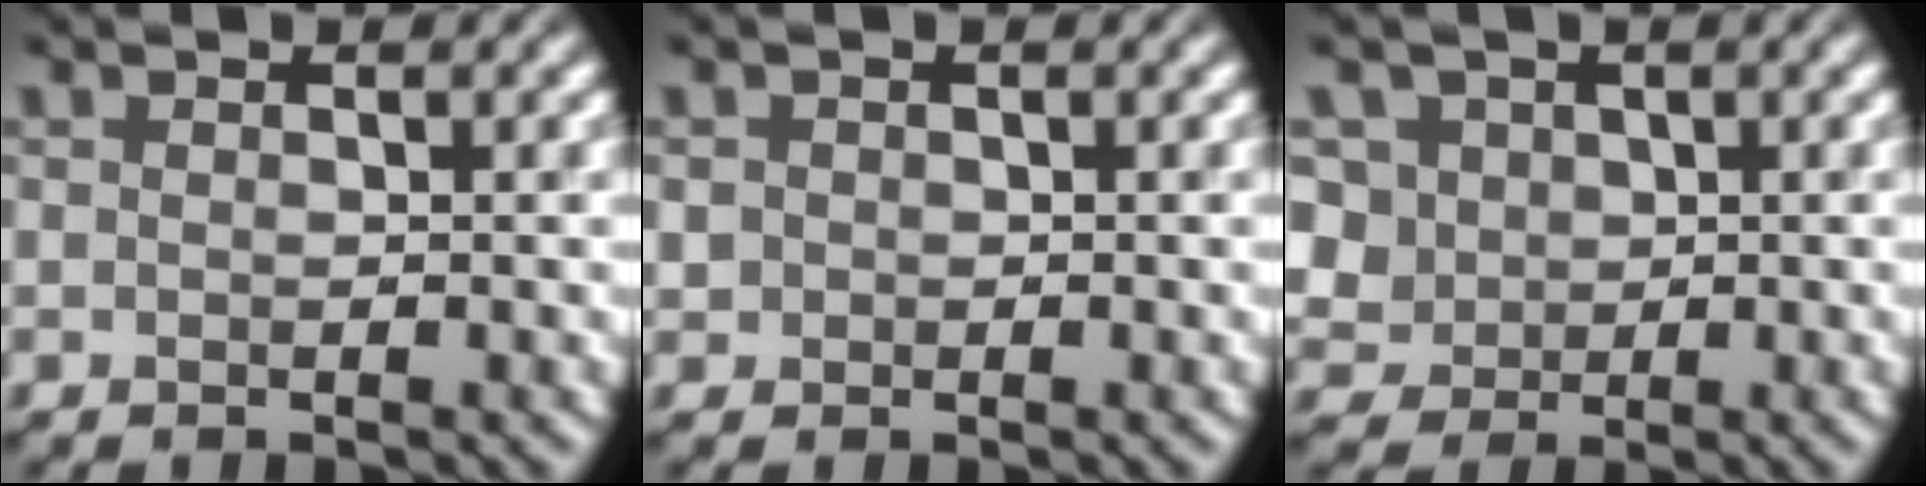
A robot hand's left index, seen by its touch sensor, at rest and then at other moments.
{"total": 0.9, "force": [0.0, 0.9, 0.1], "torque": [0.005, -0.003, -0.001]}
{"total": 6.1, "force": [1.6, 5.2, 2.8], "torque": [-0.056, 0.021, 0.014]}